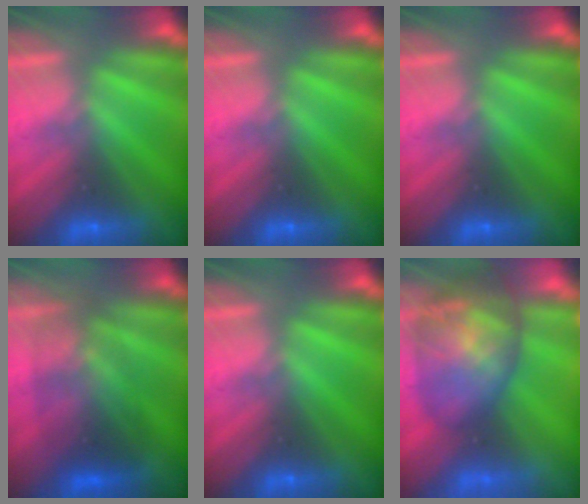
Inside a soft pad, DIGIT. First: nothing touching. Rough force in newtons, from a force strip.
{"total": 0.0}
{"total": 0.0}
{"total": 2.9}
{"total": 0.0}
{"total": 7.4}